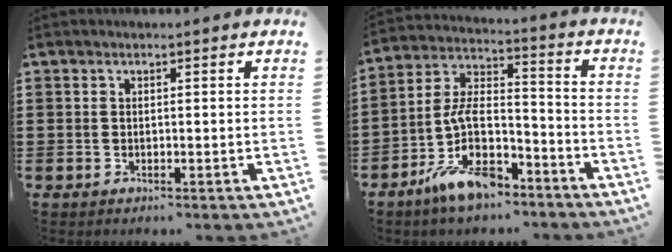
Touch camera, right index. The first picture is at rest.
{"total": 10.5, "force": [-6.3, 4.9, 6.7], "torque": [-0.150, 0.009, -0.126]}